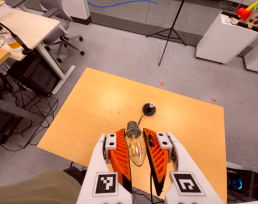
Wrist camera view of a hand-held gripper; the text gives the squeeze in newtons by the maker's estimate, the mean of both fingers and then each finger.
{"total": 21.9, "left": 24.0, "right": 19.7}